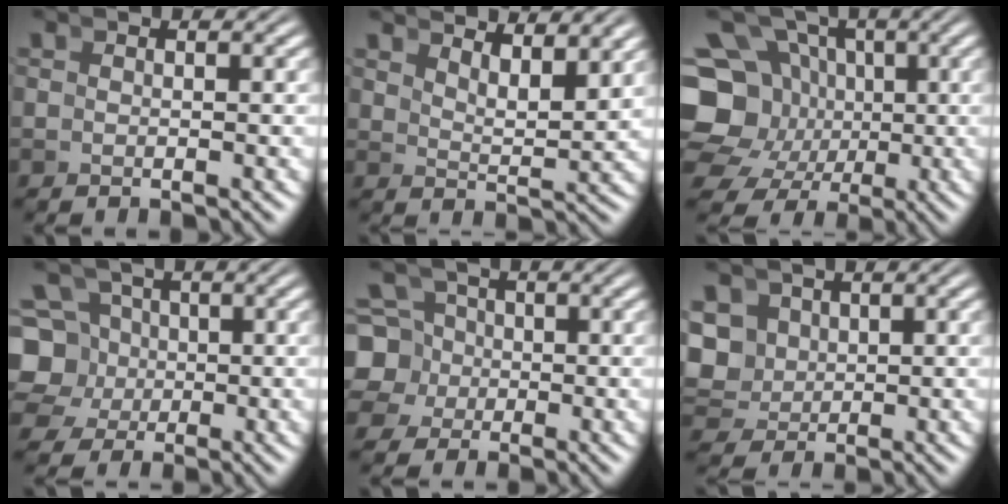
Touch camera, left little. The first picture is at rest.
{"total": 4.2, "force": [3.8, 0.4, 1.7], "torque": [-0.014, -0.003, 0.063]}
{"total": 12.9, "force": [-0.3, 11.1, 6.6], "torque": [-0.135, -0.053, 0.003]}
{"total": 9.8, "force": [-0.4, 9.1, 3.7], "torque": [-0.095, -0.038, -0.004]}
{"total": 8.8, "force": [-1.5, 8.3, 2.8], "torque": [-0.073, -0.039, -0.026]}
{"total": 7.2, "force": [0.5, 6.6, 2.8], "torque": [-0.085, -0.028, 0.017]}